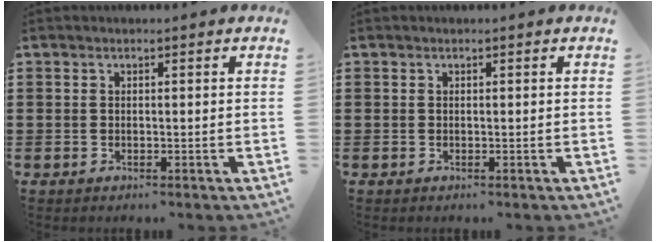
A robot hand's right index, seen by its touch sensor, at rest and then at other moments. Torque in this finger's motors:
{"motor_torque": [0.00, 0.00, 0.00, 0.00]}